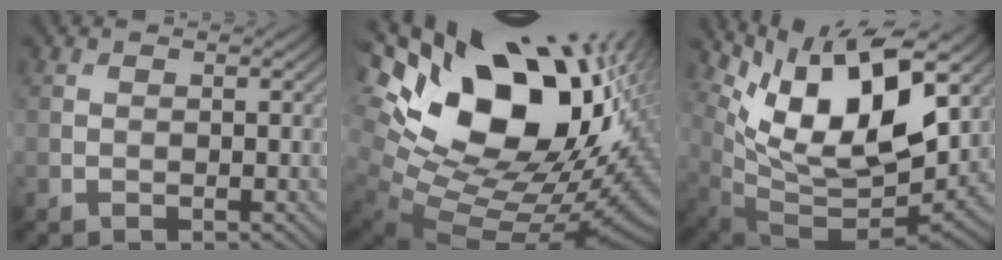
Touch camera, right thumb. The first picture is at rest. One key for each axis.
{"total": 20.5, "fx": 6.9, "fy": 12.1, "fz": 15.0, "tx": -0.259, "ty": 0.000, "tz": 0.159}
{"total": 14.7, "fx": 6.5, "fy": 6.2, "fz": 11.6, "tx": -0.225, "ty": -0.005, "tz": 0.123}